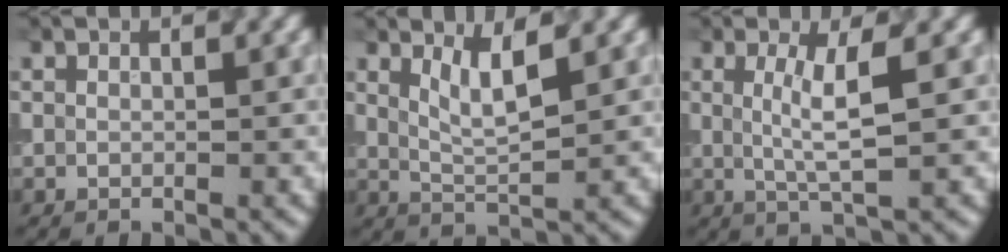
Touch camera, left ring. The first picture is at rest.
{"total": 2.9, "force": [1.6, 0.7, 2.4], "torque": [-0.046, -0.008, 0.034]}
{"total": 3.6, "force": [0.6, 0.7, 3.5], "torque": [-0.068, -0.004, 0.012]}